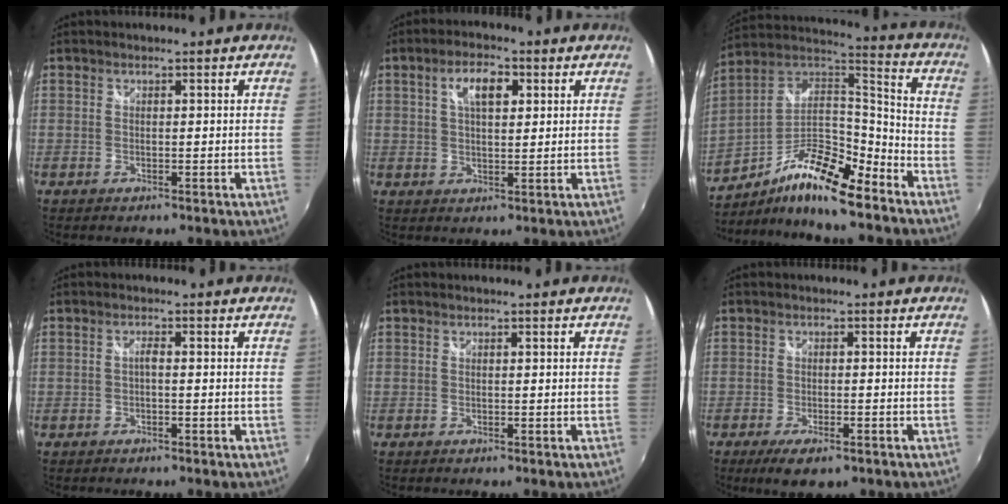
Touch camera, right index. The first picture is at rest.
{"total": 6.2, "force": [2.2, 2.8, 5.1], "torque": [-0.088, 0.013, 0.038]}
{"total": 16.4, "force": [-10.5, 4.3, 11.9], "torque": [-0.224, 0.005, -0.199]}
{"total": 1.1, "force": [-0.4, 0.3, 1.0], "torque": [-0.019, 0.004, -0.008]}
{"total": 0.0}
{"total": 5.8, "force": [-3.7, 2.0, 4.0], "torque": [-0.090, -0.021, -0.061]}